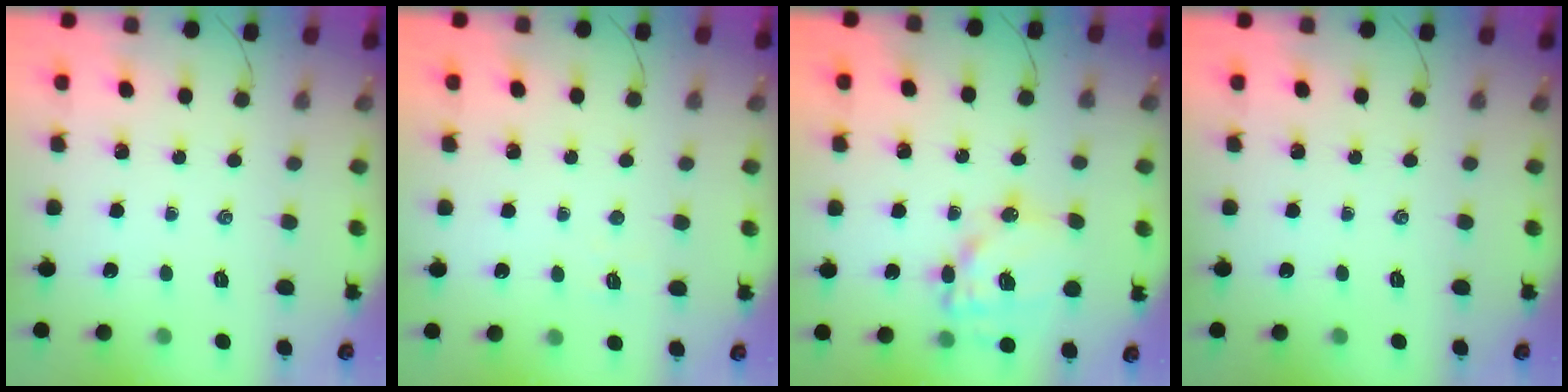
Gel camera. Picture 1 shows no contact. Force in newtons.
{"total": 2.6, "press": 2.6, "slide": 0.5}
{"total": 15.3, "press": 15.0, "slide": 3.1}
{"total": 0.0}